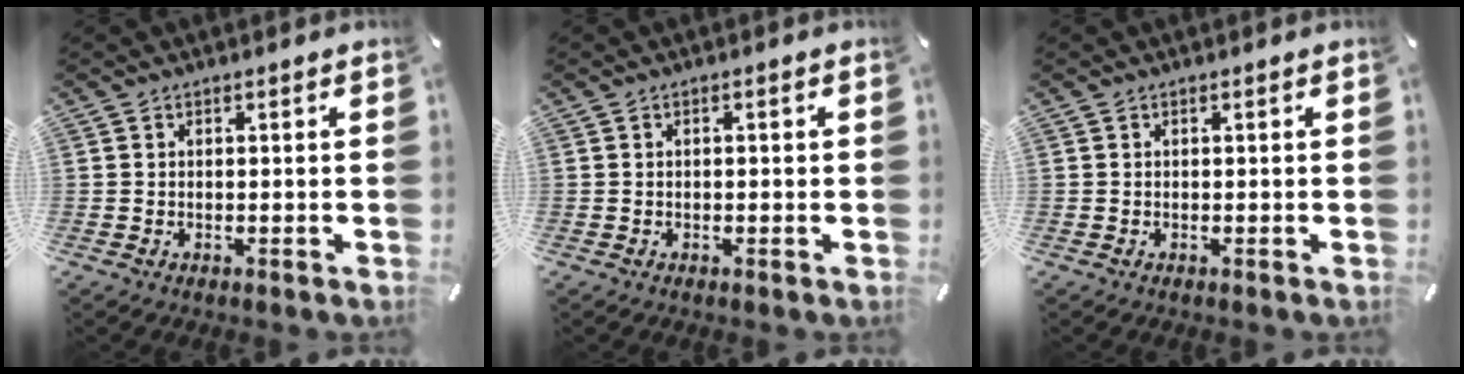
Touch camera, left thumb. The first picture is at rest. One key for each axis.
{"total": 0.6, "fx": -0.2, "fy": 0.3, "fz": 0.5, "tx": -0.009, "ty": 0.001, "tz": -0.005}
{"total": 0.0}